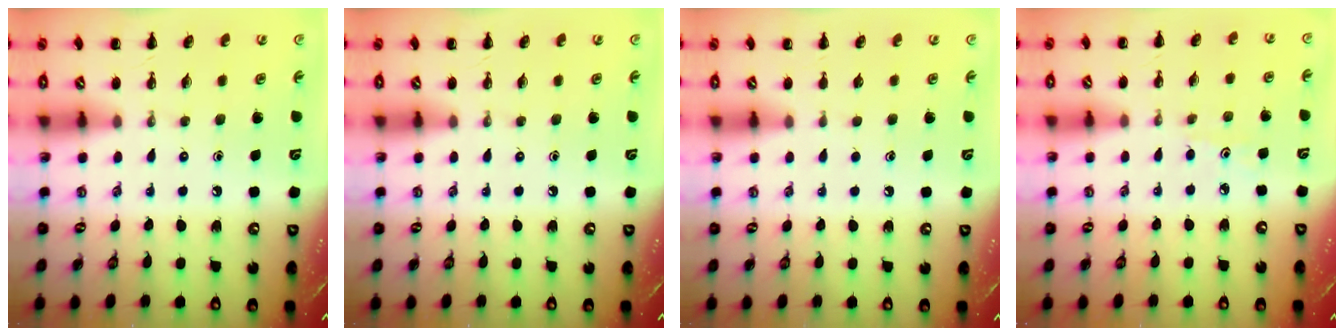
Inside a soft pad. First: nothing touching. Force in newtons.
{"total": 0.0}
{"total": 0.8, "press": 0.8, "slide": 0.1}
{"total": 2.6, "press": 2.3, "slide": 1.1}